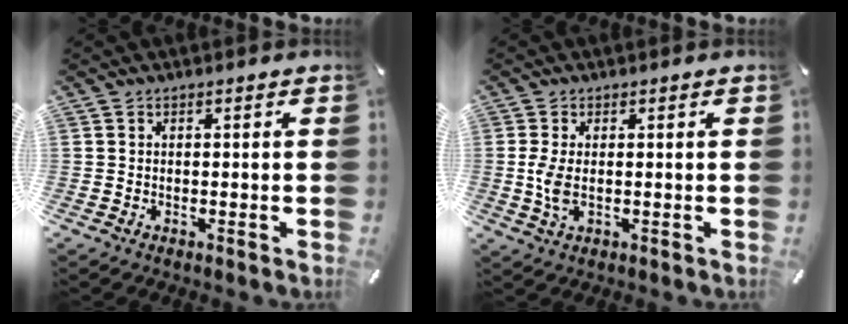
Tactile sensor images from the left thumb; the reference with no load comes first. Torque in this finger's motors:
{"motor_torque": [0.88, 0.84, 0.82, 0.08, 0.26]}